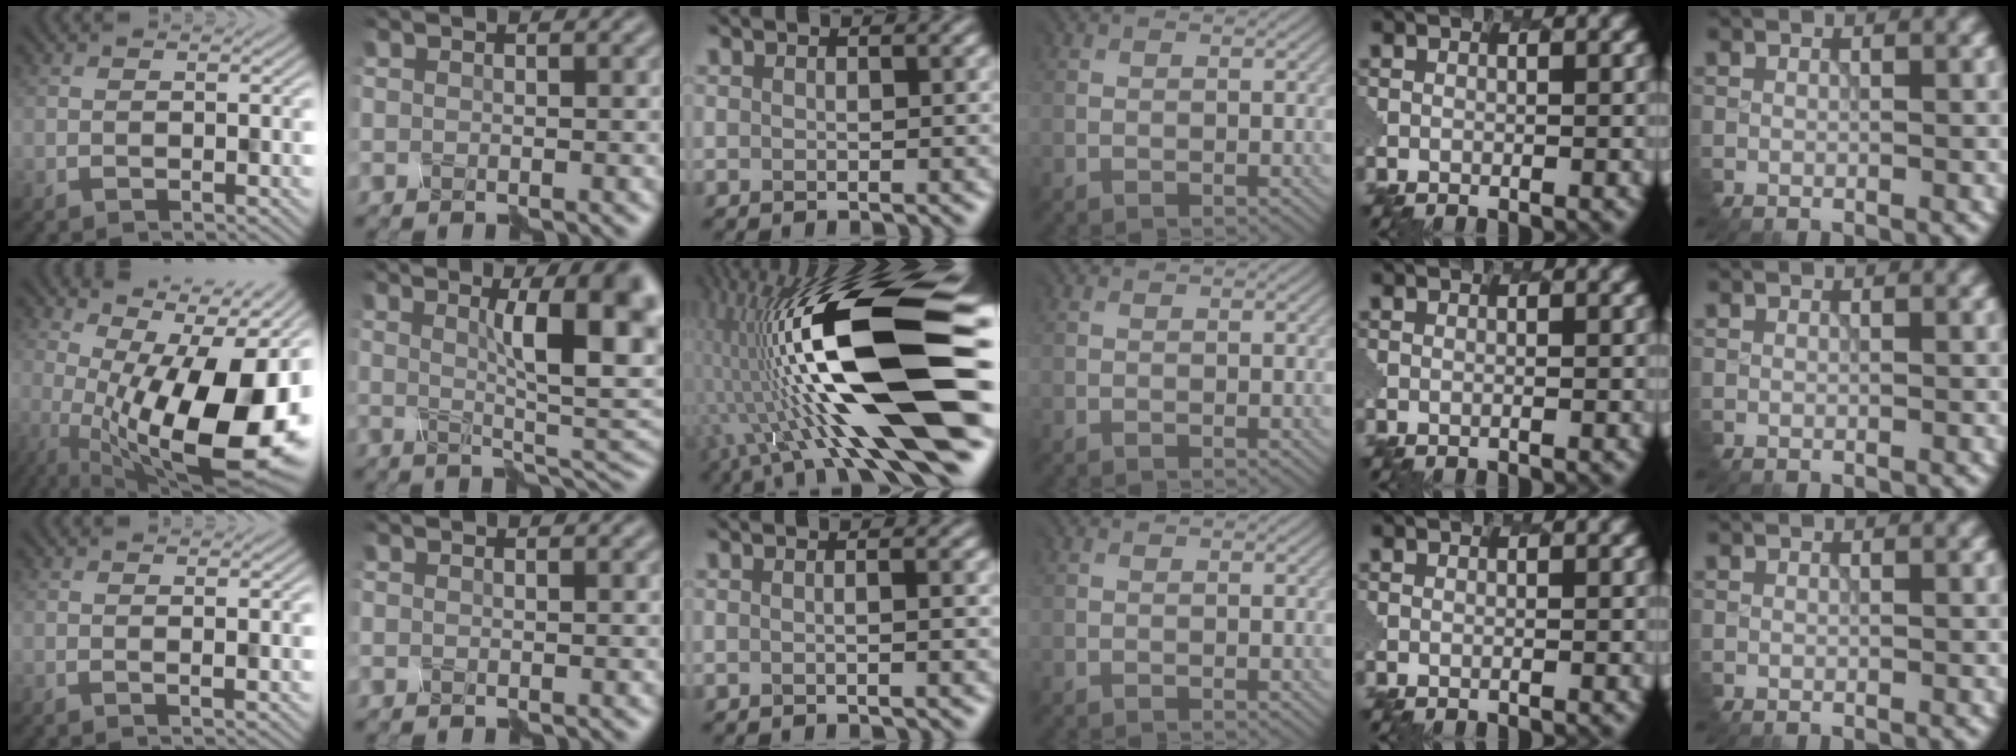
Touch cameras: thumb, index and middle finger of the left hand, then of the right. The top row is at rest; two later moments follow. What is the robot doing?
{"motion": "disassemble", "object": "hinged jar"}